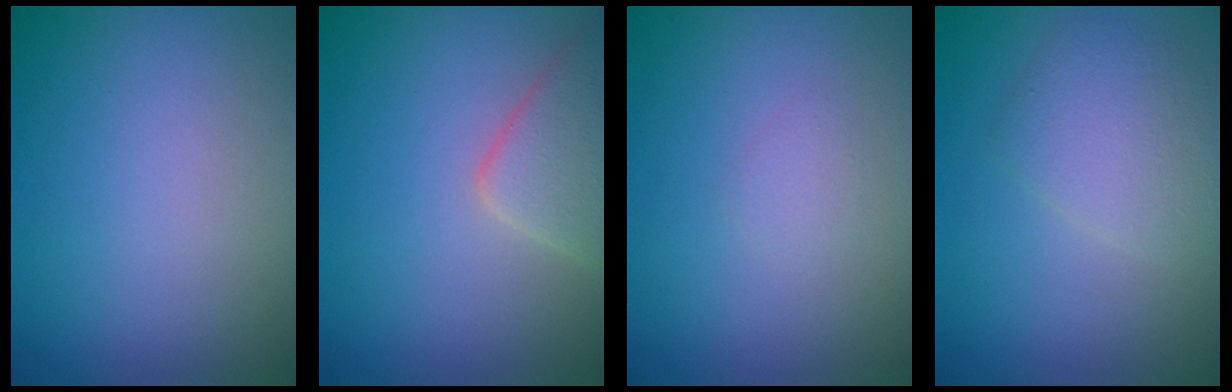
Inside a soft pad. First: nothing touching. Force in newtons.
{"total": 3.9, "press": 3.9, "slide": 0.1}
{"total": 0.7, "press": 0.7, "slide": 0.0}
{"total": 2.9, "press": 2.9, "slide": 0.0}